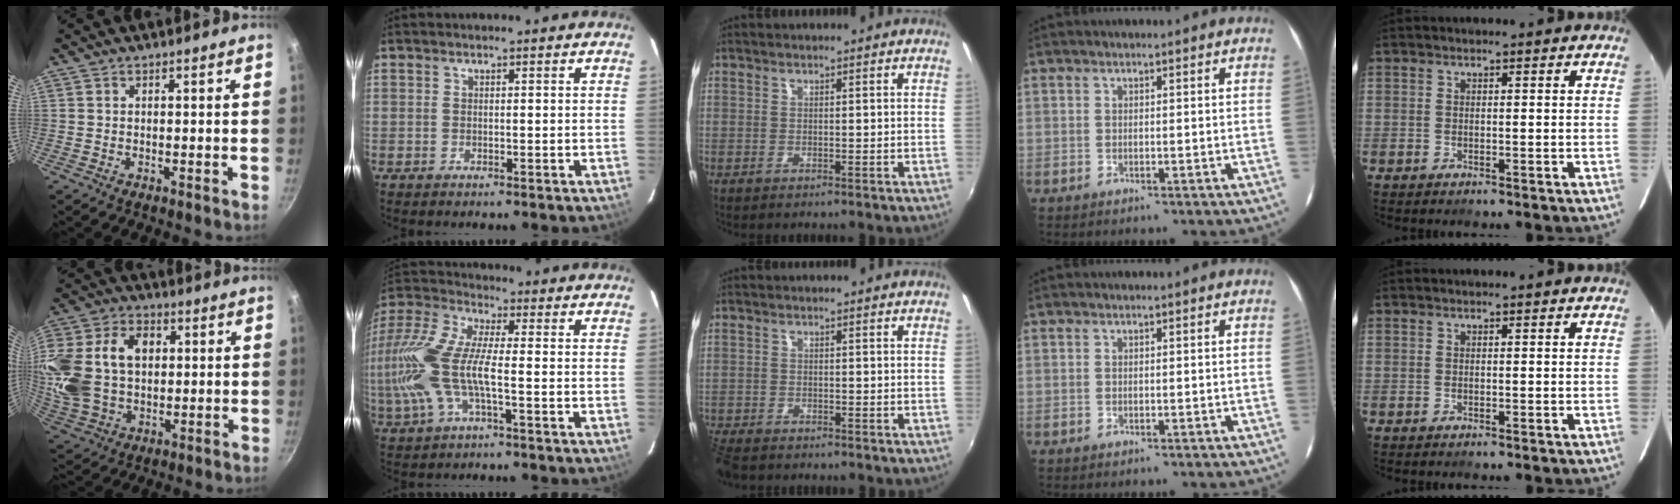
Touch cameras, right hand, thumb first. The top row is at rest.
{"thumb": {"total": 22.3, "force": [3.2, 16.0, 15.2], "torque": [-0.307, 0.020, 0.061]}, "index": {"total": 15.9, "force": [-2.7, 5.0, 14.9], "torque": [-0.306, -0.005, -0.056]}, "middle": {"total": 5.6, "force": [-5.0, 1.6, 1.9], "torque": [-0.062, -0.026, -0.098]}}